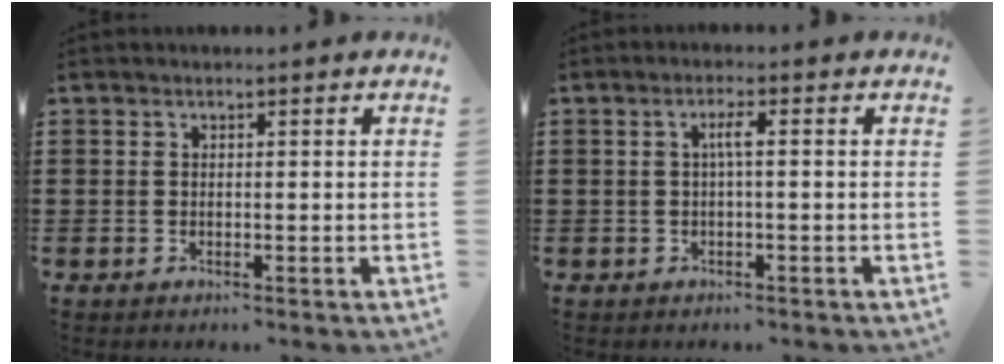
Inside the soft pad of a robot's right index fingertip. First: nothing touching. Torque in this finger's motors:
{"motor_torque": [0.41, -0.33, 0.17, 0.04]}